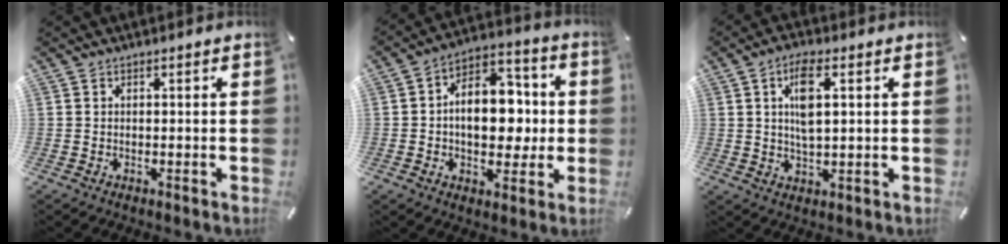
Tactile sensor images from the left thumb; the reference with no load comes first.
{"total": 14.2, "force": [-0.3, 9.6, 10.4], "torque": [-0.155, -0.002, 0.000]}
{"total": 7.4, "force": [1.8, 3.0, 6.5], "torque": [-0.139, 0.001, 0.026]}